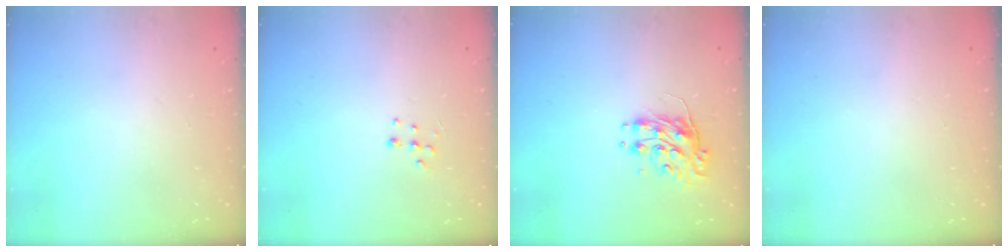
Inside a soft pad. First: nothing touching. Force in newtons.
{"total": 5.2, "press": 5.2, "slide": 0.7}
{"total": 8.7, "press": 8.7, "slide": 0.3}
{"total": 0.0}